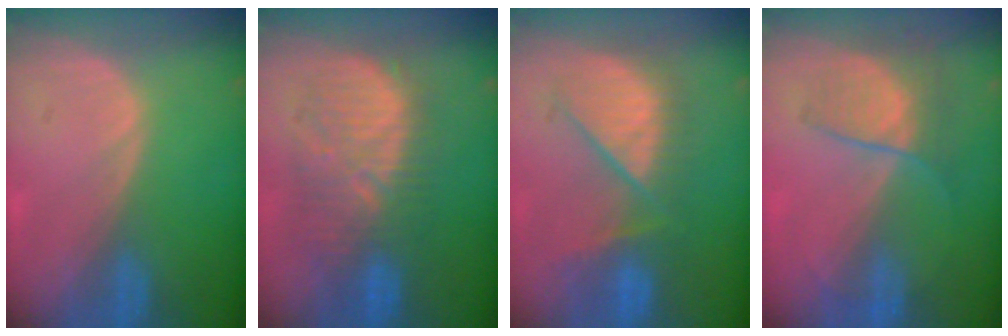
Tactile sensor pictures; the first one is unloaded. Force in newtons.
{"total": 9.9, "press": 9.8, "slide": 1.5}
{"total": 8.8, "press": 8.7, "slide": 1.4}
{"total": 6.7, "press": 5.9, "slide": 3.2}